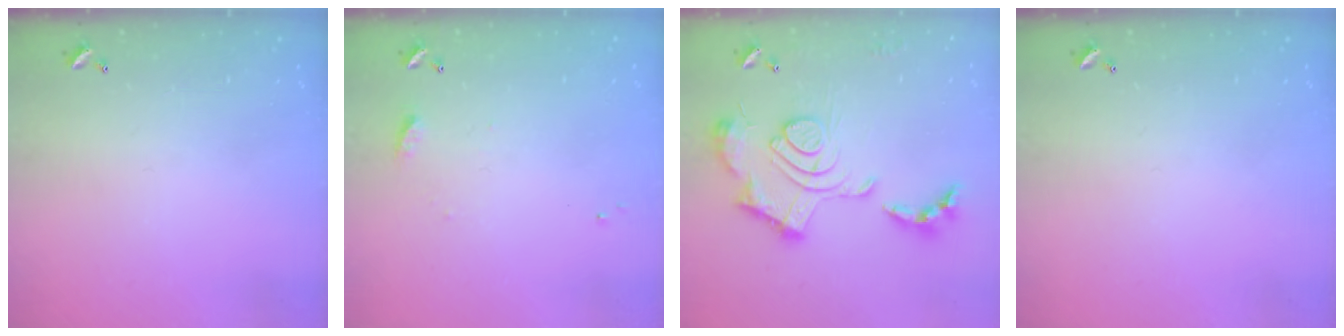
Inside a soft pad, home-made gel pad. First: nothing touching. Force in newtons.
{"total": 7.2, "press": 7.2, "slide": 0.7}
{"total": 2.4, "press": 1.9, "slide": 1.5}
{"total": 0.0}